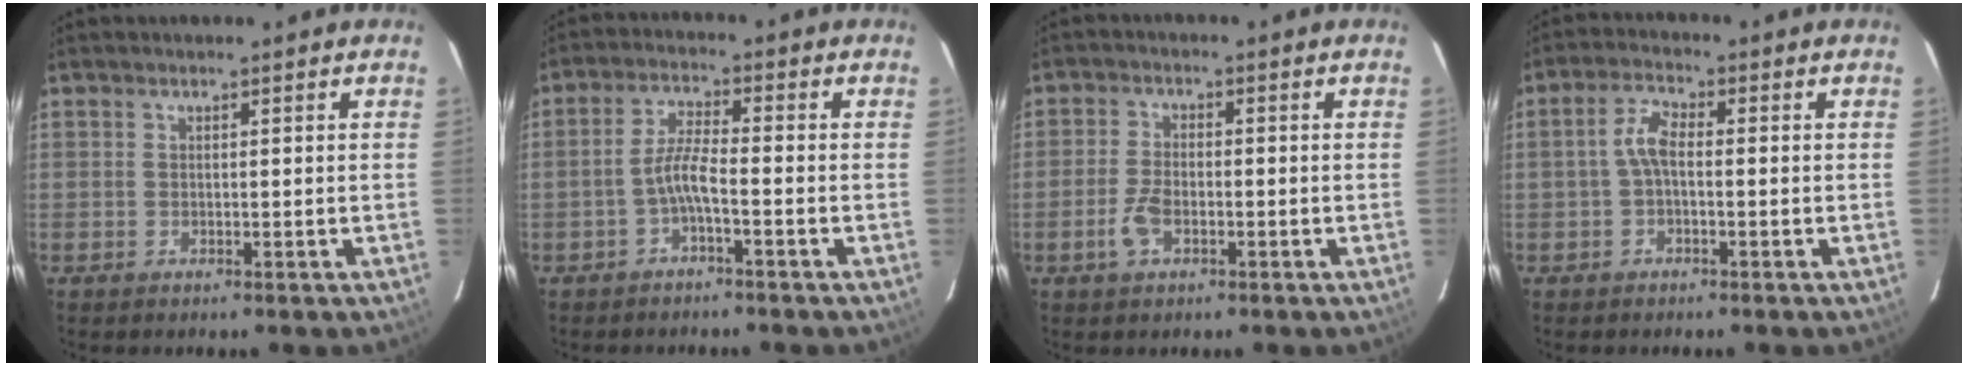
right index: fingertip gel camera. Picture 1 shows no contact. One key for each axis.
{"total": 4.0, "fx": -2.0, "fy": 0.2, "fz": 3.4, "tx": -0.077, "ty": 0.010, "tz": -0.041}
{"total": 4.7, "fx": -2.0, "fy": 2.5, "fz": 3.5, "tx": -0.081, "ty": 0.001, "tz": -0.038}
{"total": 3.6, "fx": -0.7, "fy": 1.5, "fz": 3.2, "tx": -0.070, "ty": 0.014, "tz": -0.016}